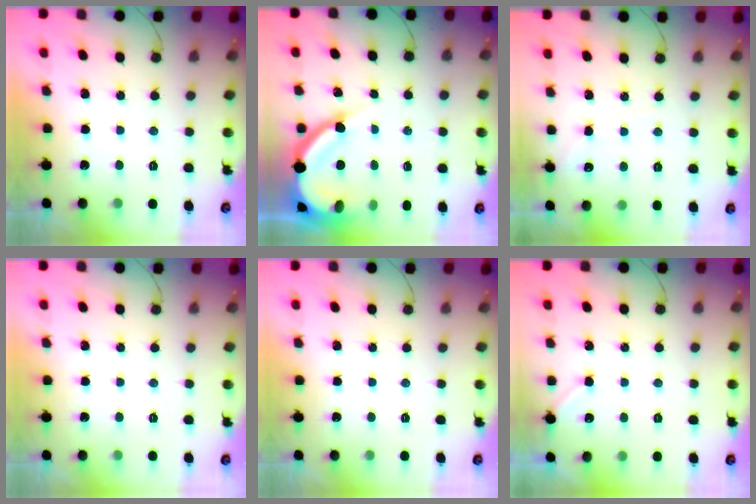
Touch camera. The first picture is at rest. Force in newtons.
{"total": 12.7, "press": 12.7, "slide": 1.1}
{"total": 4.1, "press": 4.1, "slide": 0.6}
{"total": 0.0}
{"total": 0.0}
{"total": 3.5, "press": 3.5, "slide": 0.5}